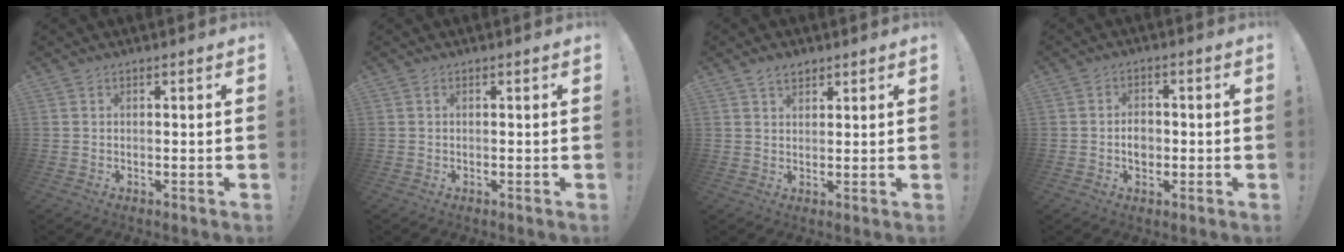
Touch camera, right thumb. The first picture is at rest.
{"total": 0.0}
{"total": 3.4, "force": [2.4, 1.9, 1.3], "torque": [-0.018, -0.009, 0.044]}
{"total": 4.3, "force": [-0.8, 3.3, 2.6], "torque": [-0.027, -0.002, -0.017]}